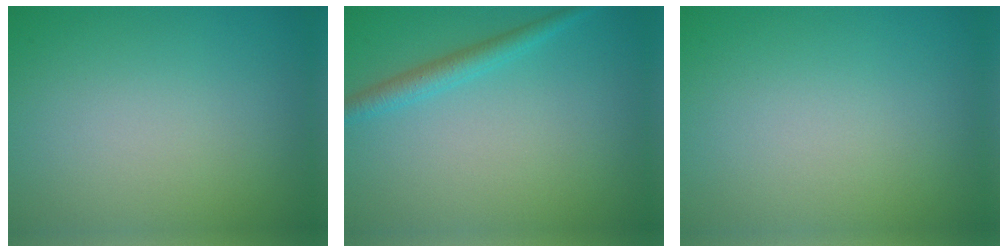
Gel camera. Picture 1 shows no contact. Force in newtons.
{"total": 2.2, "press": 2.2, "slide": 0.1}
{"total": 0.0}